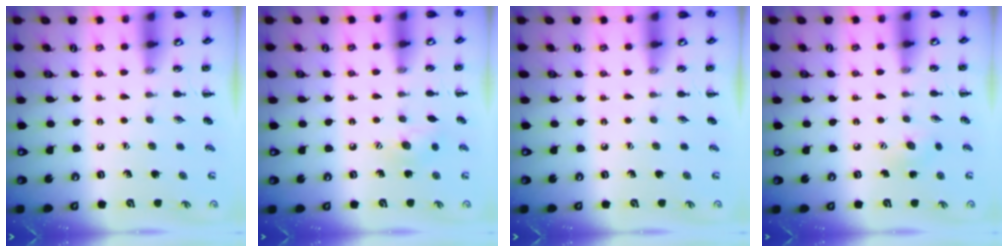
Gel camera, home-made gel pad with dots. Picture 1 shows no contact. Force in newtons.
{"total": 7.3, "press": 7.2, "slide": 1.1}
{"total": 0.0}
{"total": 5.1, "press": 4.9, "slide": 1.4}